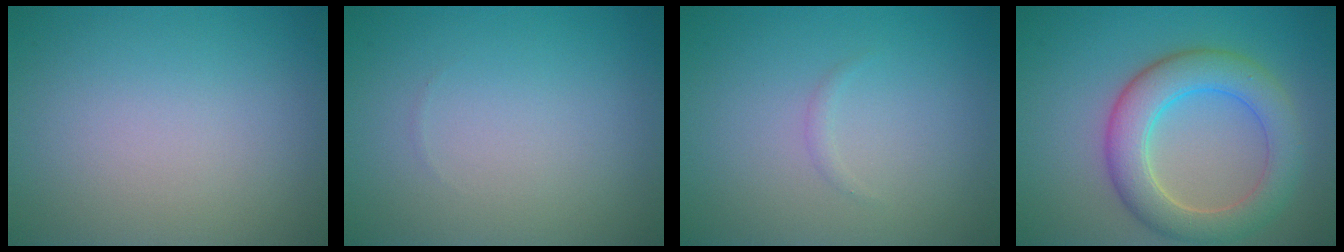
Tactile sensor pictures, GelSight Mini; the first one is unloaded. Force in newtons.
{"total": 0.0}
{"total": 0.6, "press": 0.6, "slide": 0.1}
{"total": 6.2, "press": 6.2, "slide": 0.3}